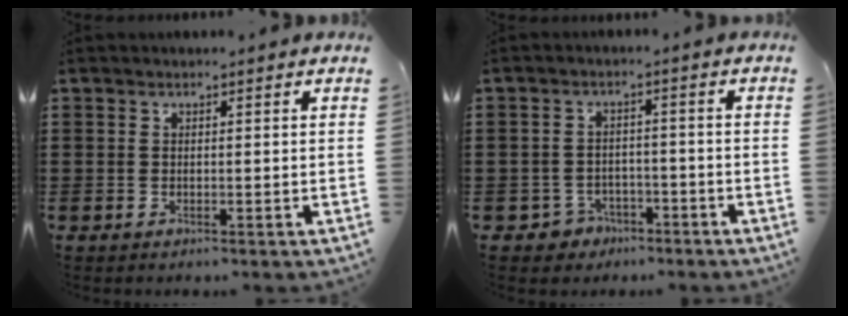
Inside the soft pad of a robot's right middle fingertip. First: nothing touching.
{"total": 3.0, "force": [-2.5, 1.6, 0.1], "torque": [-0.013, 0.003, -0.055]}